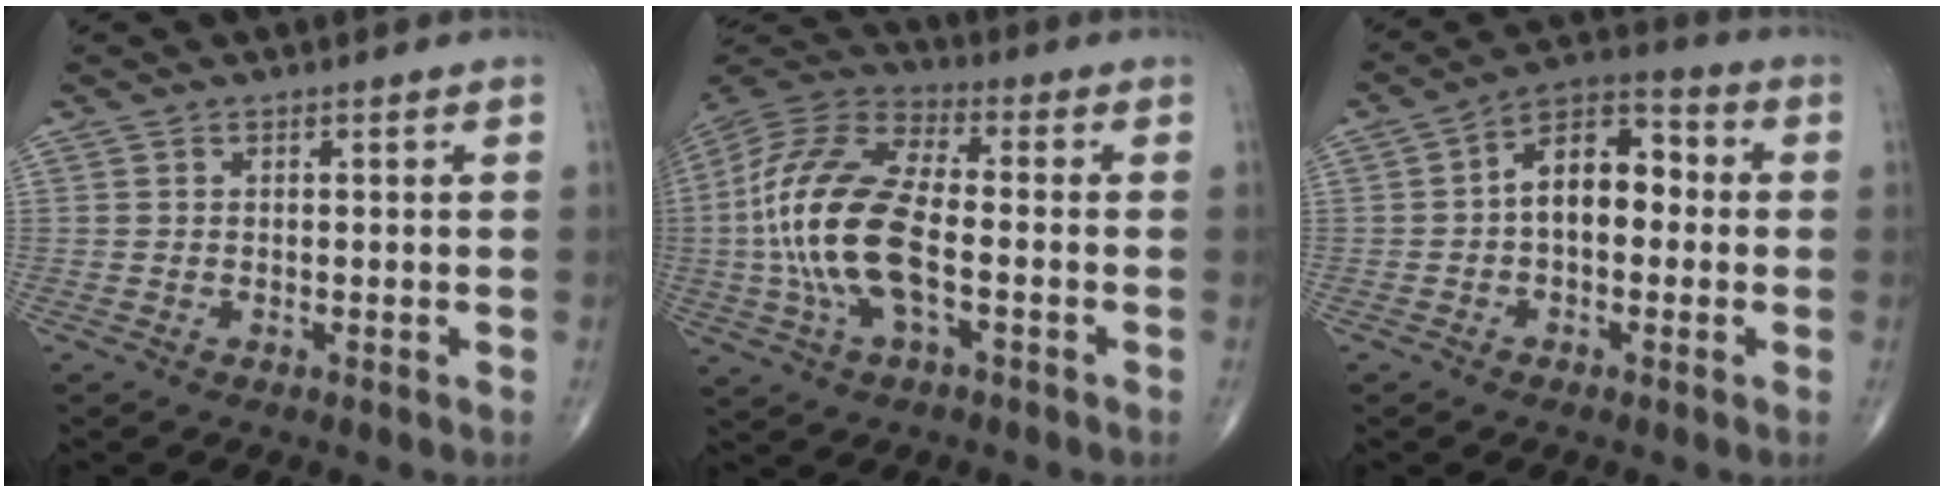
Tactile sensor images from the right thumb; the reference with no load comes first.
{"total": 19.3, "force": [-2.5, 8.5, 17.1], "torque": [-0.372, 0.024, -0.049]}
{"total": 10.8, "force": [0.1, 6.5, 8.6], "torque": [-0.117, 0.037, -0.013]}